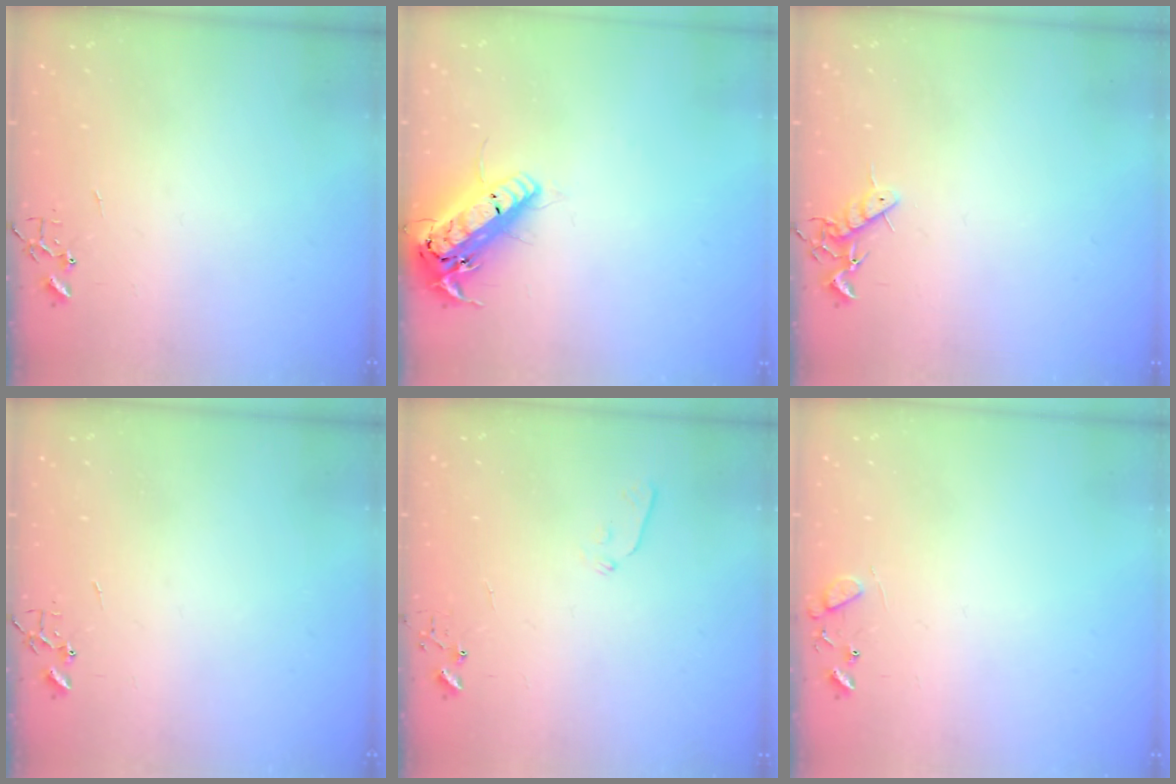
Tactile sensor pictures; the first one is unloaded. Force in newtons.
{"total": 18.4, "press": 18.1, "slide": 3.2}
{"total": 7.4, "press": 7.4, "slide": 0.9}
{"total": 0.0}
{"total": 4.8, "press": 4.7, "slide": 1.0}
{"total": 9.0, "press": 9.0, "slide": 0.6}